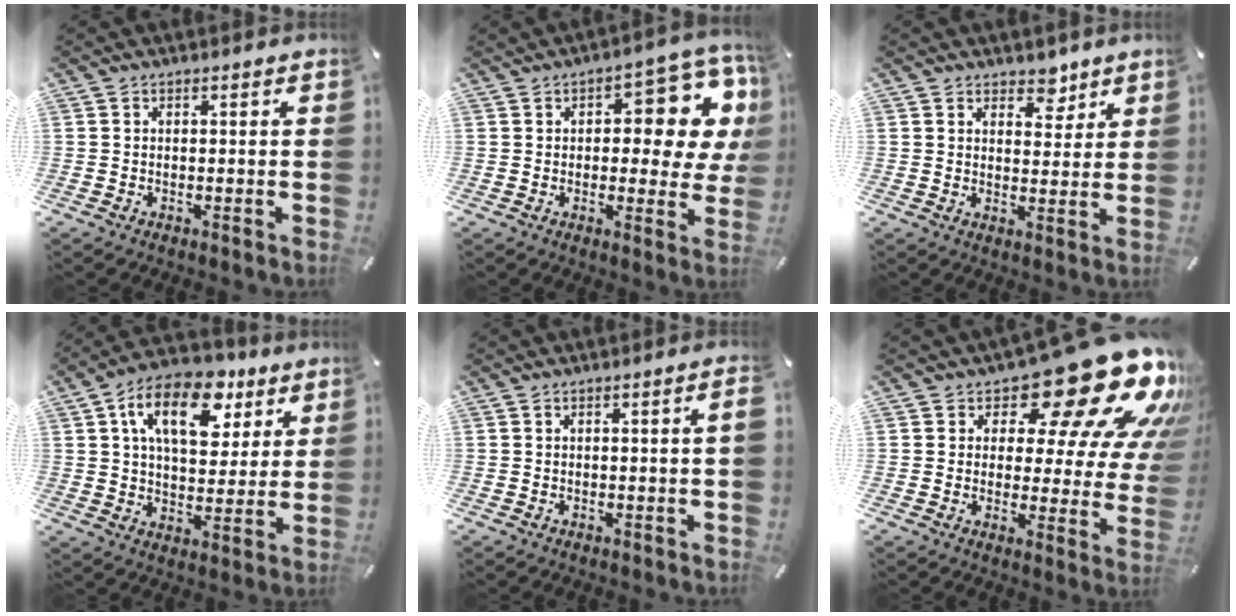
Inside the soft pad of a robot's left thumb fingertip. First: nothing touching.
{"total": 12.4, "force": [4.9, 6.3, 9.6], "torque": [-0.109, -0.044, 0.078]}
{"total": 5.4, "force": [4.0, 3.4, 1.3], "torque": [0.009, -0.026, 0.063]}
{"total": 16.2, "force": [7.9, 9.4, 10.6], "torque": [-0.164, -0.025, 0.134]}
{"total": 1.7, "force": [0.1, 0.0, 1.7], "torque": [-0.028, -0.004, 0.001]}
{"total": 22.8, "force": [14.4, 8.8, 15.2], "torque": [-0.196, -0.104, 0.228]}